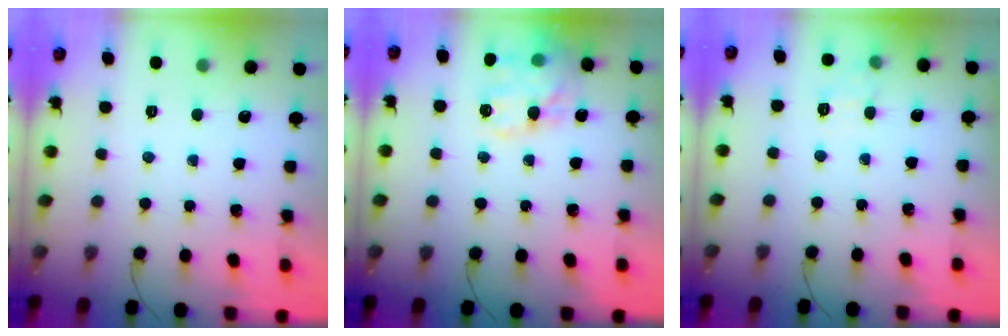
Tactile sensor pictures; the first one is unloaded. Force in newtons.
{"total": 16.5, "press": 16.3, "slide": 2.5}
{"total": 6.3, "press": 6.1, "slide": 1.7}